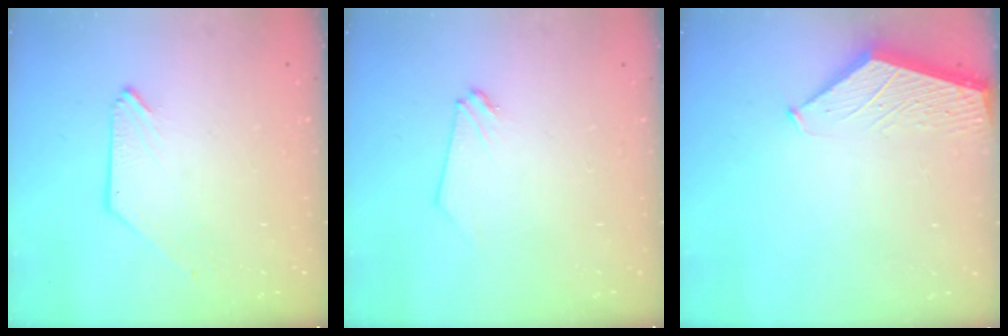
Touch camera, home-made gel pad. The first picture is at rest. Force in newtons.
{"total": 0.0}
{"total": 1.8, "press": 1.8, "slide": 0.2}